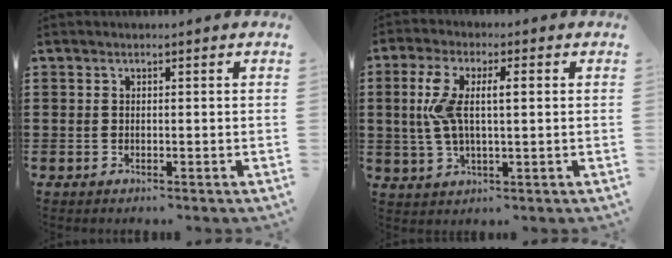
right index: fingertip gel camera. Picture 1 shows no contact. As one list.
[{"total": 7.7, "force": [1.0, 2.8, 7.1], "torque": [-0.165, 0.001, 0.005]}]